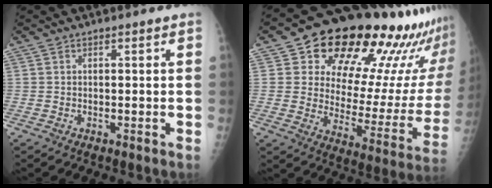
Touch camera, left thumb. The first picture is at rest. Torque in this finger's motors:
{"motor_torque": [0.20, 0.64, -0.05, -0.54, 0.22]}